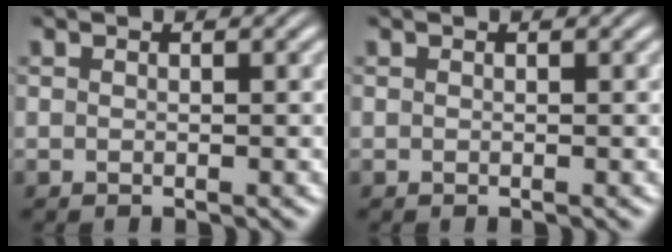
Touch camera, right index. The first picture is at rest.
{"total": 0.0}